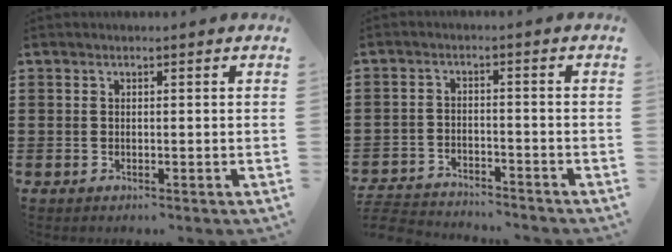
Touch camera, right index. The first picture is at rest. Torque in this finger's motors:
{"motor_torque": [-1.09, 1.05, -1.05, -0.21]}